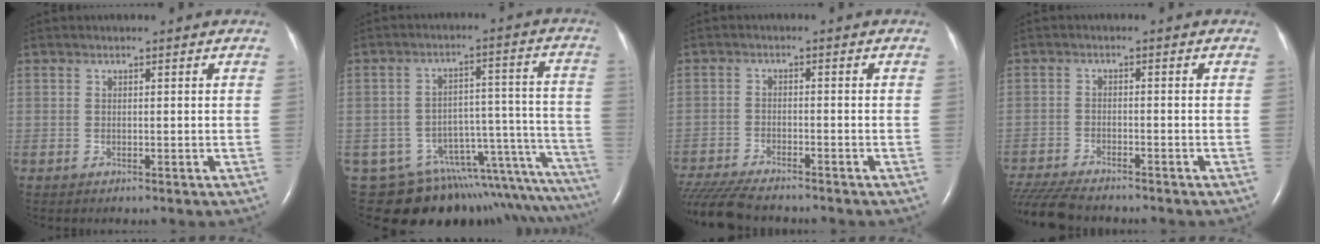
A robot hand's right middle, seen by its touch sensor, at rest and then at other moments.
{"total": 18.9, "force": [-16.4, 5.3, 7.6], "torque": [-0.025, 0.071, -0.200]}
{"total": 11.0, "force": [-9.8, 1.6, 4.7], "torque": [-0.085, -0.020, -0.161]}
{"total": 10.4, "force": [-9.3, 1.7, 4.3], "torque": [-0.081, -0.019, -0.153]}